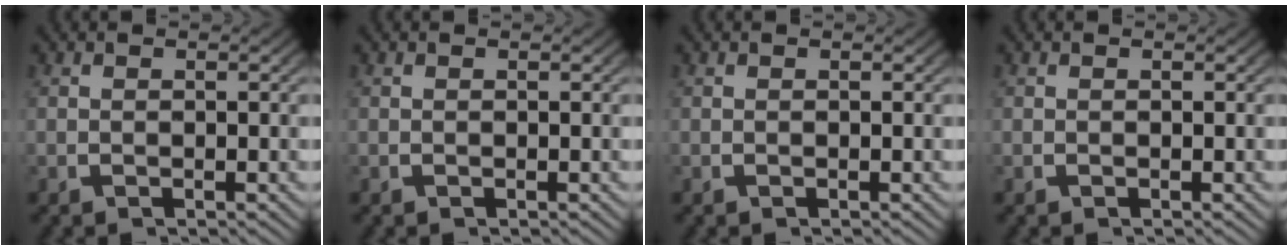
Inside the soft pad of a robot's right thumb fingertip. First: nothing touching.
{"total": 0.0}
{"total": 0.0}
{"total": 0.0}